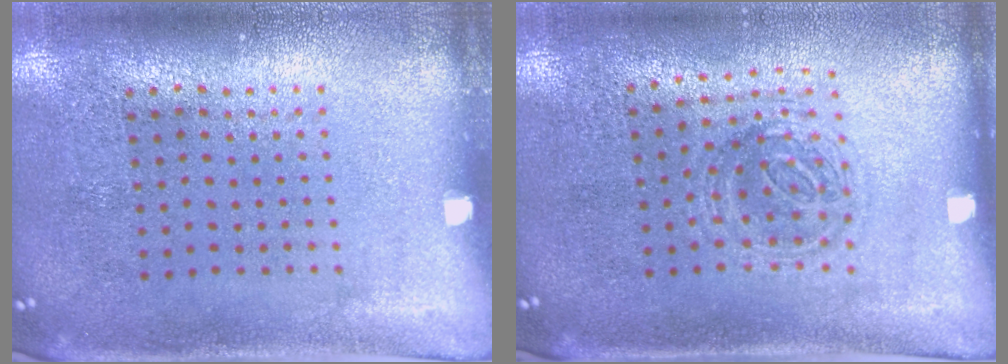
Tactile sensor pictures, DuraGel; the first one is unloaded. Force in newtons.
{"total": 1.2, "press": 1.1, "slide": 0.4}